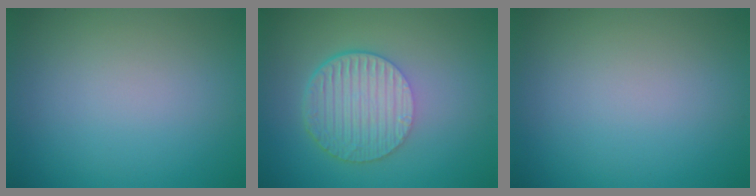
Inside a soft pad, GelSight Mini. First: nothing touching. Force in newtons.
{"total": 6.0, "press": 4.1, "slide": 4.4}
{"total": 0.0}